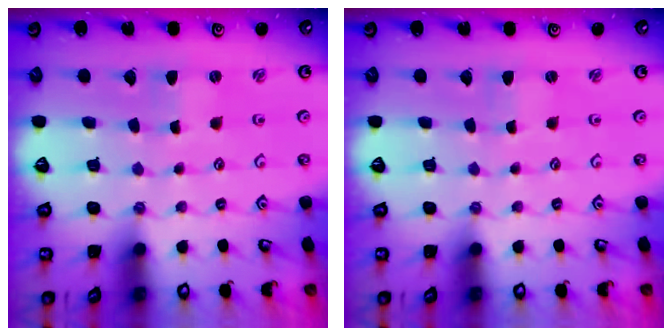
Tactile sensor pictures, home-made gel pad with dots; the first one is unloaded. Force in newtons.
{"total": 0.7, "press": 0.7, "slide": 0.0}